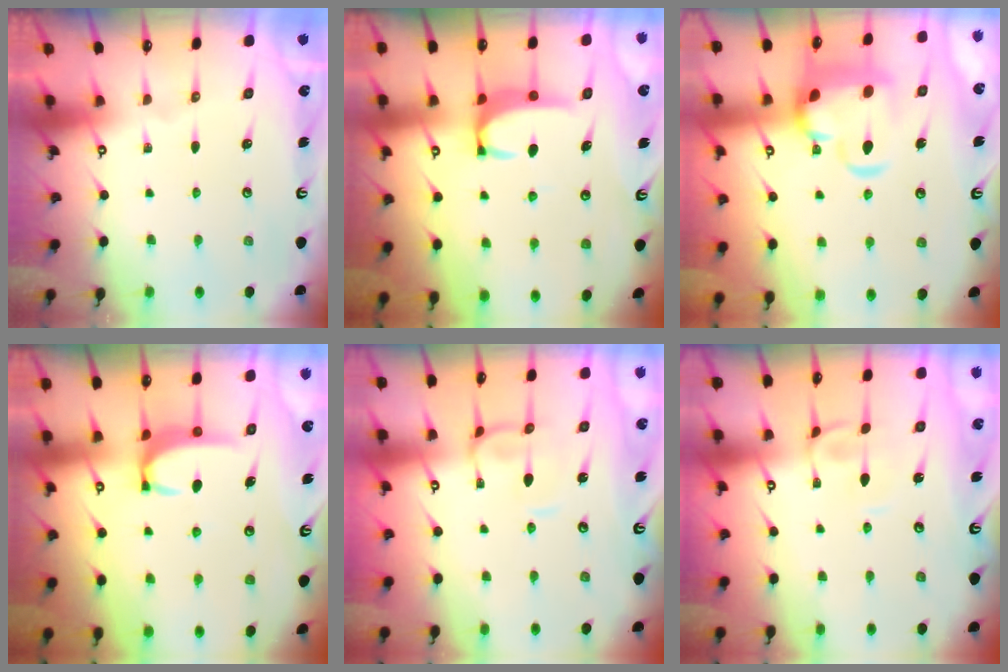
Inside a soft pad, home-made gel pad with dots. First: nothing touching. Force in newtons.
{"total": 2.6, "press": 2.6, "slide": 0.3}
{"total": 8.2, "press": 8.0, "slide": 1.6}
{"total": 3.5, "press": 3.5, "slide": 0.4}
{"total": 1.4, "press": 1.3, "slide": 0.4}
{"total": 3.7, "press": 3.7, "slide": 0.1}